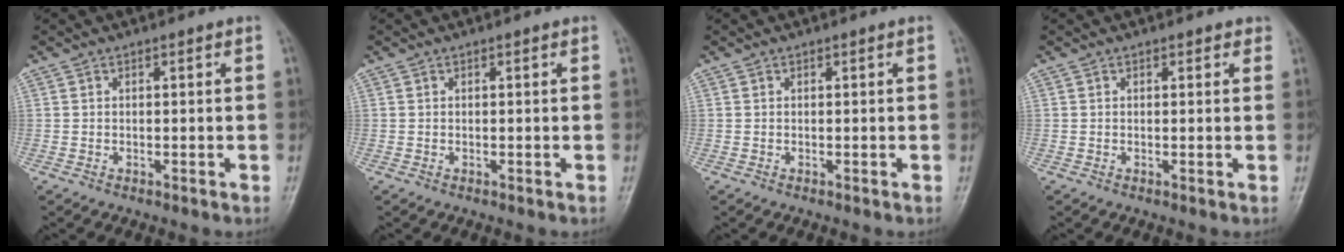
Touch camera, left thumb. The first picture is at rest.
{"total": 0.0}
{"total": 0.0}
{"total": 1.2, "force": [0.8, 0.7, 0.6], "torque": [0.004, -0.002, 0.004]}